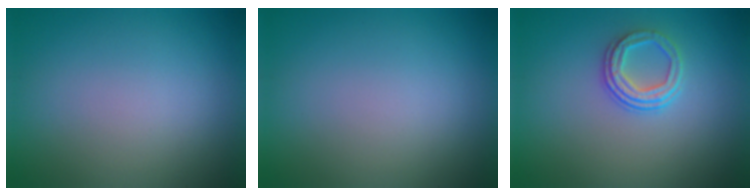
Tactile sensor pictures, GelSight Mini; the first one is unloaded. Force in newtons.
{"total": 0.0}
{"total": 2.8, "press": 2.3, "slide": 1.5}